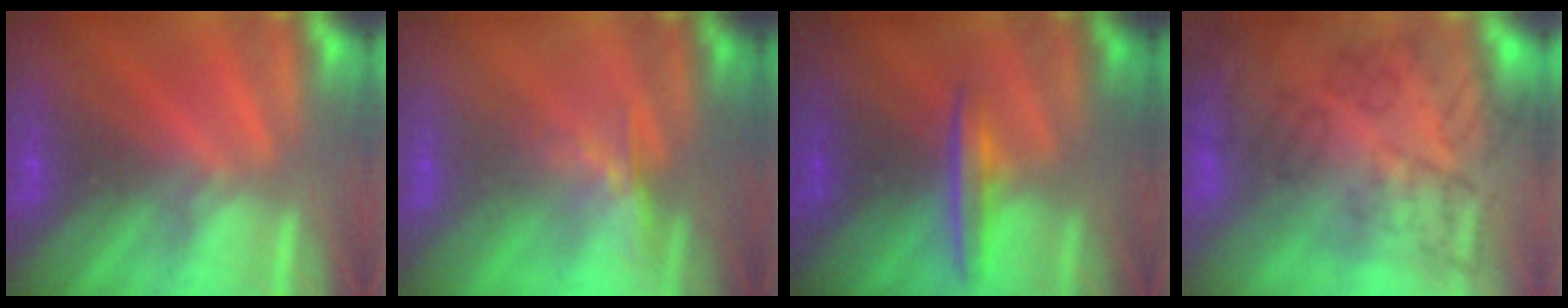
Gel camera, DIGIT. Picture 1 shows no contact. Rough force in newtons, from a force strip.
{"total": 2.2}
{"total": 1.5}
{"total": 9.4}